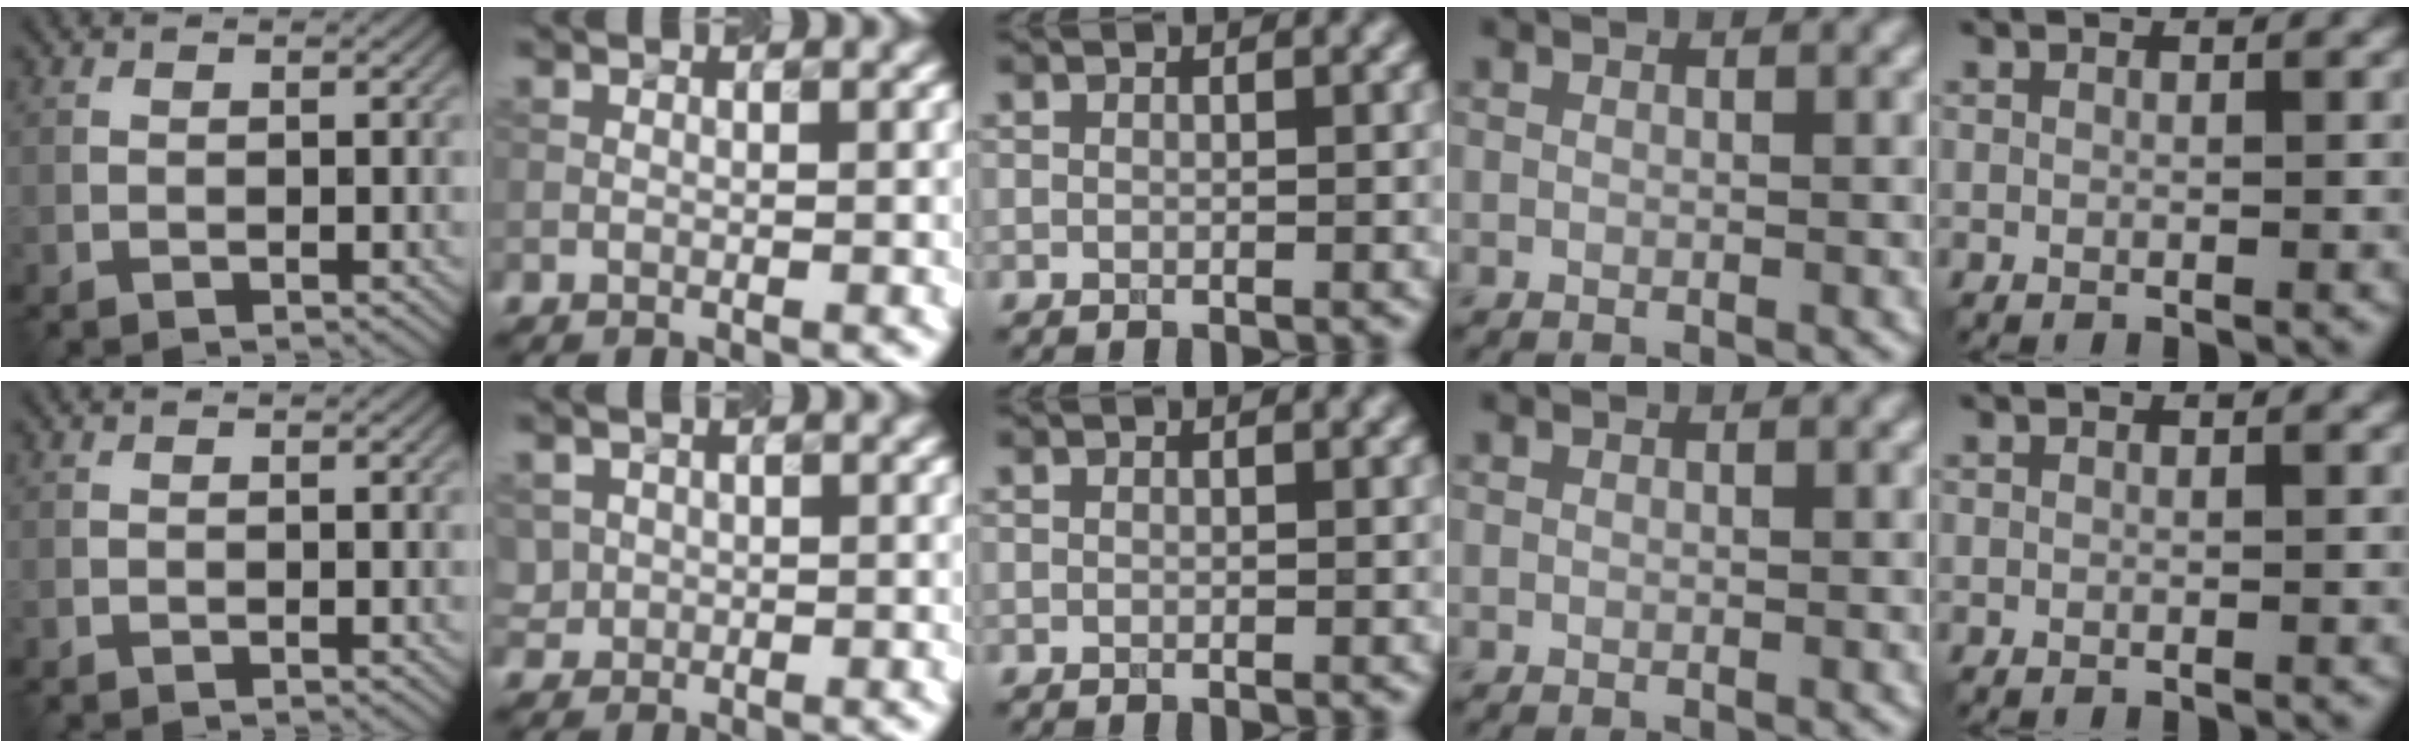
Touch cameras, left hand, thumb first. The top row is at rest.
{"index": {"total": 1.6, "force": [0.2, 1.6, -0.1], "torque": [0.004, -0.001, 0.005]}}